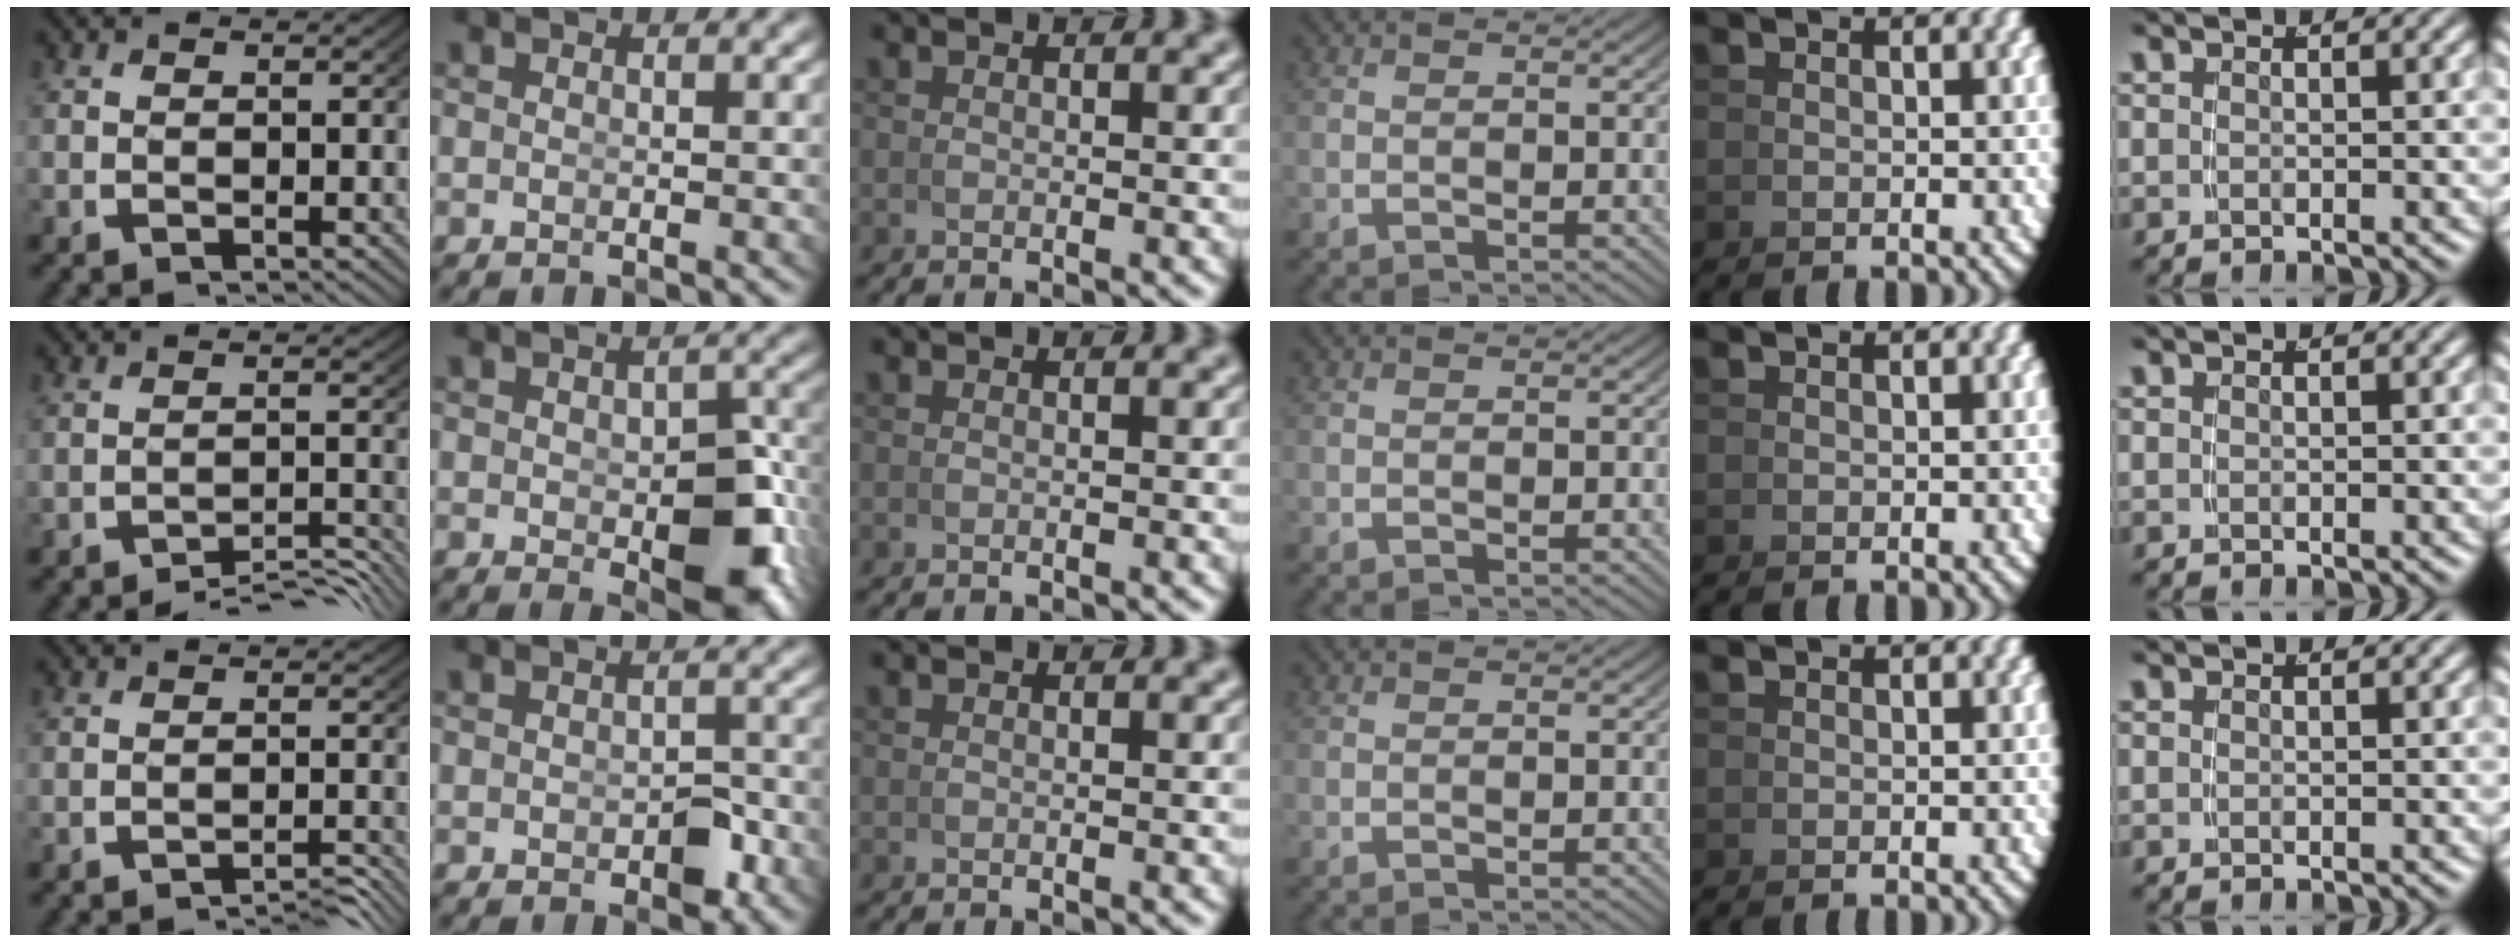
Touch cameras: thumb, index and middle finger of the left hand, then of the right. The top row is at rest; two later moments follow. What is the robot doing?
{"motion": "grasp_and_lifting", "object": "pen"}